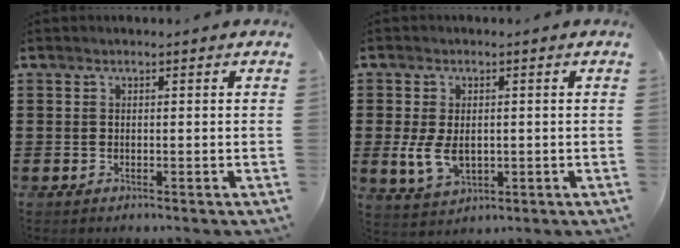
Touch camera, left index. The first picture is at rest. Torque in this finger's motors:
{"motor_torque": [1.01, -0.23, 0.47, 0.08]}